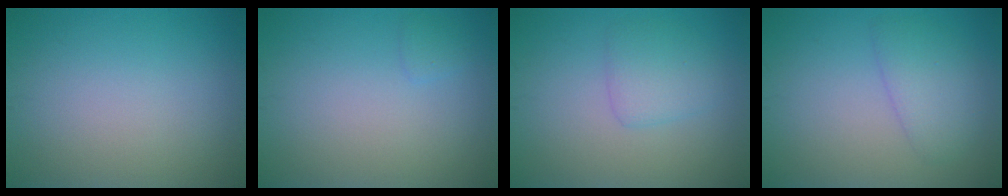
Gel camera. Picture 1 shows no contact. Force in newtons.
{"total": 0.7, "press": 0.7, "slide": 0.1}
{"total": 2.4, "press": 2.4, "slide": 0.1}
{"total": 2.7, "press": 2.7, "slide": 0.3}